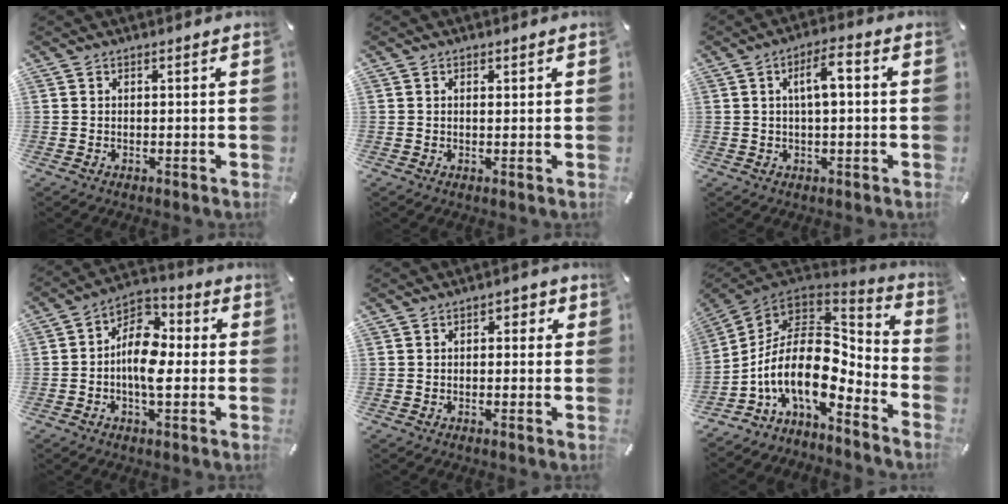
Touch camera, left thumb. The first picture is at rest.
{"total": 0.6, "force": [0.2, 0.4, 0.4], "torque": [0.000, -0.001, 0.002]}
{"total": 6.8, "force": [1.1, 2.4, 6.2], "torque": [-0.103, 0.007, 0.013]}
{"total": 10.8, "force": [-2.0, 6.3, 8.5], "torque": [-0.163, 0.004, -0.036]}
{"total": 1.9, "force": [-0.6, 1.3, 1.2], "torque": [-0.015, 0.008, -0.016]}
{"total": 18.3, "force": [-4.0, 9.8, 15.0], "torque": [-0.308, -0.022, -0.073]}